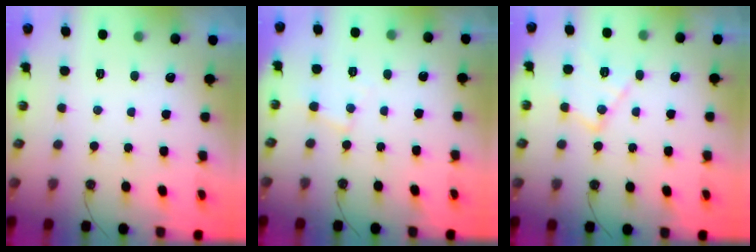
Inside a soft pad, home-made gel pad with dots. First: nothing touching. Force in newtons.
{"total": 5.7, "press": 5.7, "slide": 0.4}
{"total": 12.6, "press": 12.6, "slide": 0.7}